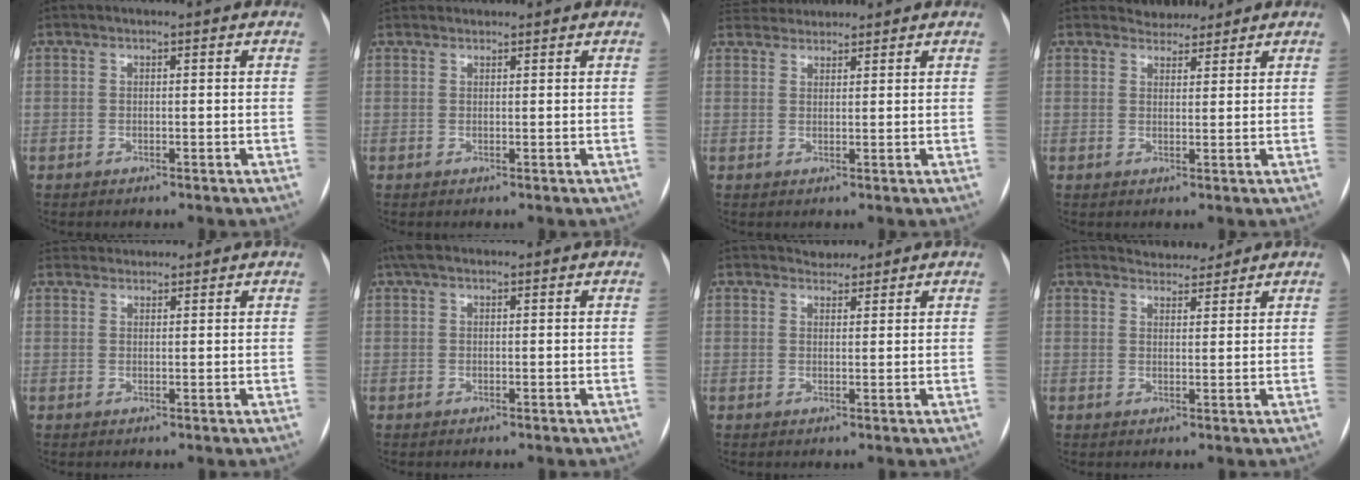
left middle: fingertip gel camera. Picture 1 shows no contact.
{"total": 3.3, "force": [3.1, 0.9, 0.5], "torque": [-0.005, 0.036, 0.051]}
{"total": 4.7, "force": [4.6, 1.1, 0.4], "torque": [-0.008, 0.034, 0.080]}
{"total": 2.9, "force": [2.6, 1.1, -0.2], "torque": [0.003, 0.006, 0.041]}
{"total": 3.2, "force": [3.1, 0.9, -0.2], "torque": [0.002, 0.029, 0.054]}
{"total": 2.6, "force": [1.7, 1.1, 1.6], "torque": [-0.036, 0.030, 0.034]}
{"total": 2.0, "force": [1.8, 0.8, -0.3], "torque": [0.003, 0.005, 0.028]}
{"total": 3.6, "force": [3.5, 0.9, -0.1], "torque": [0.001, 0.006, 0.052]}